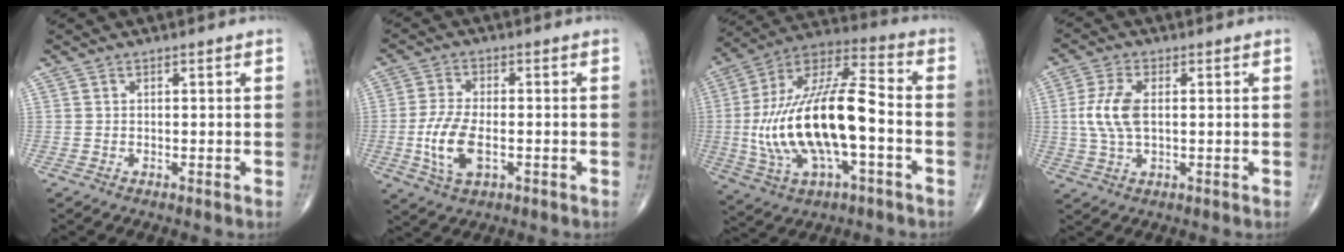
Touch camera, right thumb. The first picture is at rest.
{"total": 8.9, "force": [-2.0, 4.4, 7.4], "torque": [-0.157, 0.003, -0.035]}
{"total": 24.0, "force": [-3.6, 9.7, 21.7], "torque": [-0.428, 0.038, -0.057]}
{"total": 7.6, "force": [0.6, 3.9, 6.5], "torque": [-0.150, 0.003, 0.011]}